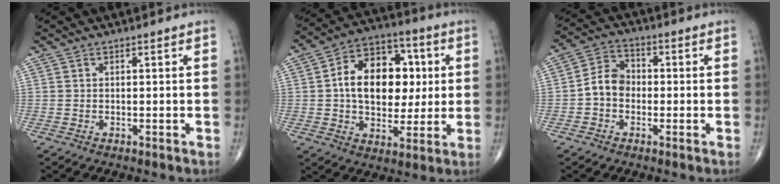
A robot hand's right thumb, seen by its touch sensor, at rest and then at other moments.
{"total": 17.6, "force": [1.9, 12.0, 12.7], "torque": [-0.160, 0.019, 0.027]}
{"total": 6.4, "force": [-1.2, 5.0, 3.7], "torque": [-0.051, 0.026, -0.037]}